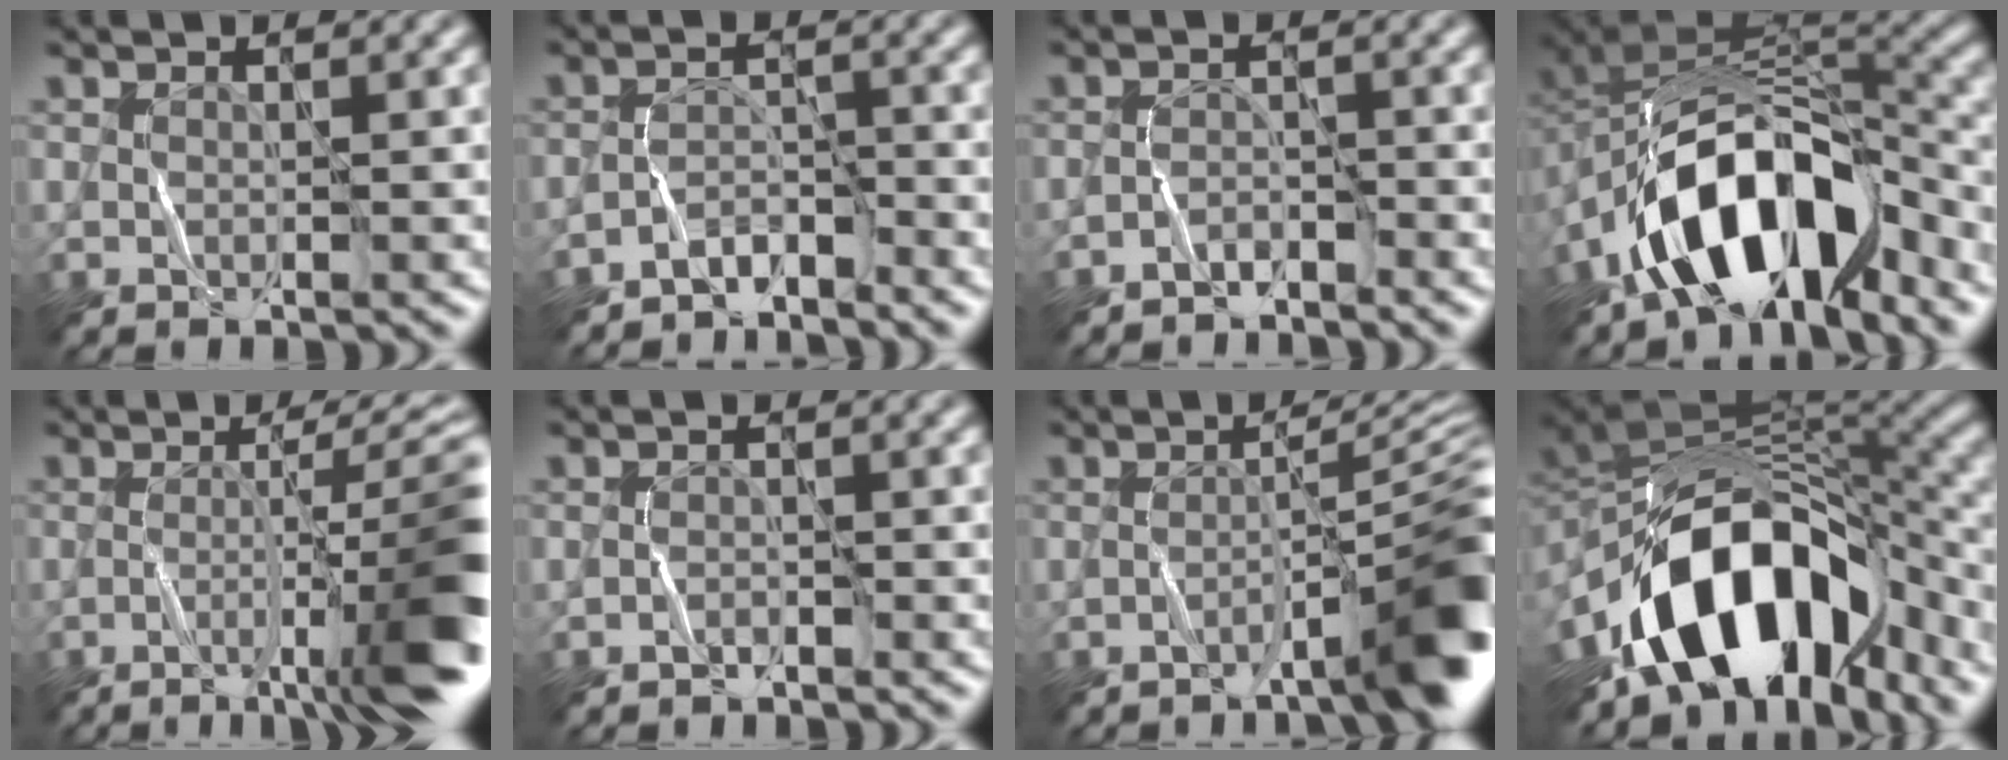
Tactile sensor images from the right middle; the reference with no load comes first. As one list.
[{"total": 3.1, "force": [-3.0, 0.8, 0.5], "torque": [-0.008, 0.008, -0.062]}, {"total": 1.9, "force": [-1.9, 0.3, 0.1], "torque": [-0.003, 0.009, -0.039]}, {"total": 12.6, "force": [-7.1, 6.4, 8.2], "torque": [-0.124, 0.002, -0.129]}, {"total": 12.0, "force": [-3.3, 2.5, 11.2], "torque": [-0.141, 0.006, -0.053]}, {"total": 1.0, "force": [-1.0, 0.1, 0.0], "torque": [0.001, 0.004, -0.019]}, {"total": 8.3, "force": [-4.1, 1.3, 7.1], "torque": [-0.085, 0.019, -0.067]}, {"total": 14.5, "force": [-7.3, 8.3, 9.4], "torque": [-0.144, 0.007, -0.128]}]